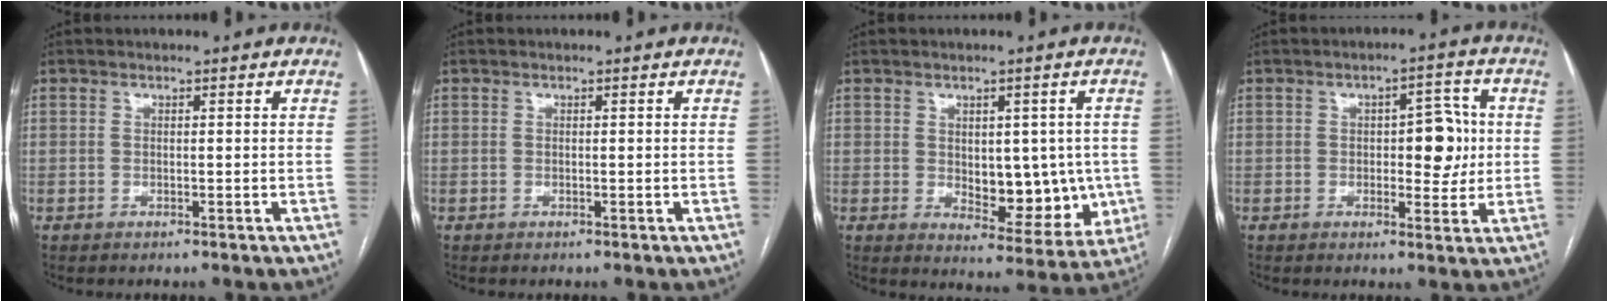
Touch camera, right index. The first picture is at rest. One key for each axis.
{"total": 0.0}
{"total": 10.3, "fx": -0.4, "fy": 5.6, "fz": 8.6, "tx": -0.099, "ty": 0.000, "tz": 0.013}
{"total": 6.5, "fx": 0.4, "fy": 2.9, "fz": 5.7, "tx": -0.071, "ty": 0.015, "tz": 0.009}